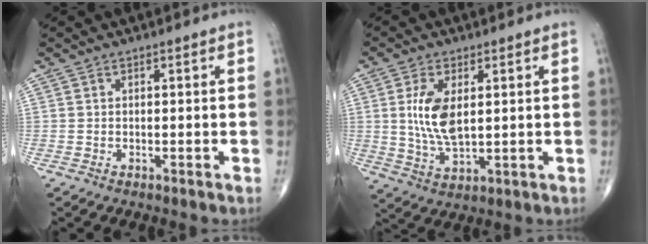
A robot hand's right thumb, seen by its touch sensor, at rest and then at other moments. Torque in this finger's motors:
{"motor_torque": [-0.41, 0.77, 0.99, 0.27, 0.06]}